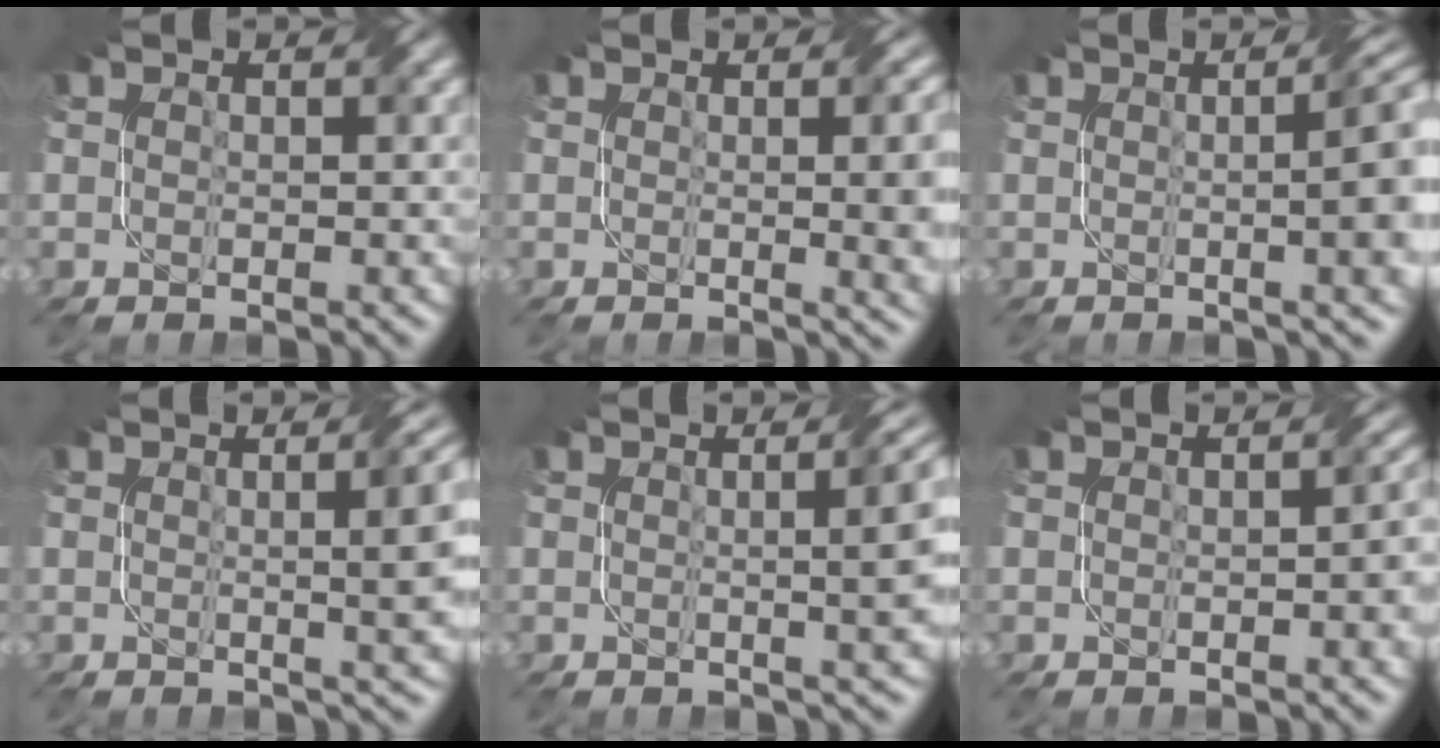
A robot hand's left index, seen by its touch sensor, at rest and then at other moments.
{"total": 6.3, "force": [0.4, 2.4, 5.8], "torque": [-0.035, 0.003, 0.011]}
{"total": 10.1, "force": [0.7, 4.1, 9.2], "torque": [-0.052, 0.028, -0.004]}
{"total": 8.8, "force": [1.3, 3.4, 8.0], "torque": [-0.046, 0.020, 0.009]}
{"total": 8.4, "force": [1.2, 3.4, 7.6], "torque": [-0.037, 0.024, 0.004]}
{"total": 2.4, "force": [-0.2, 0.6, 2.3], "torque": [-0.022, 0.006, -0.002]}